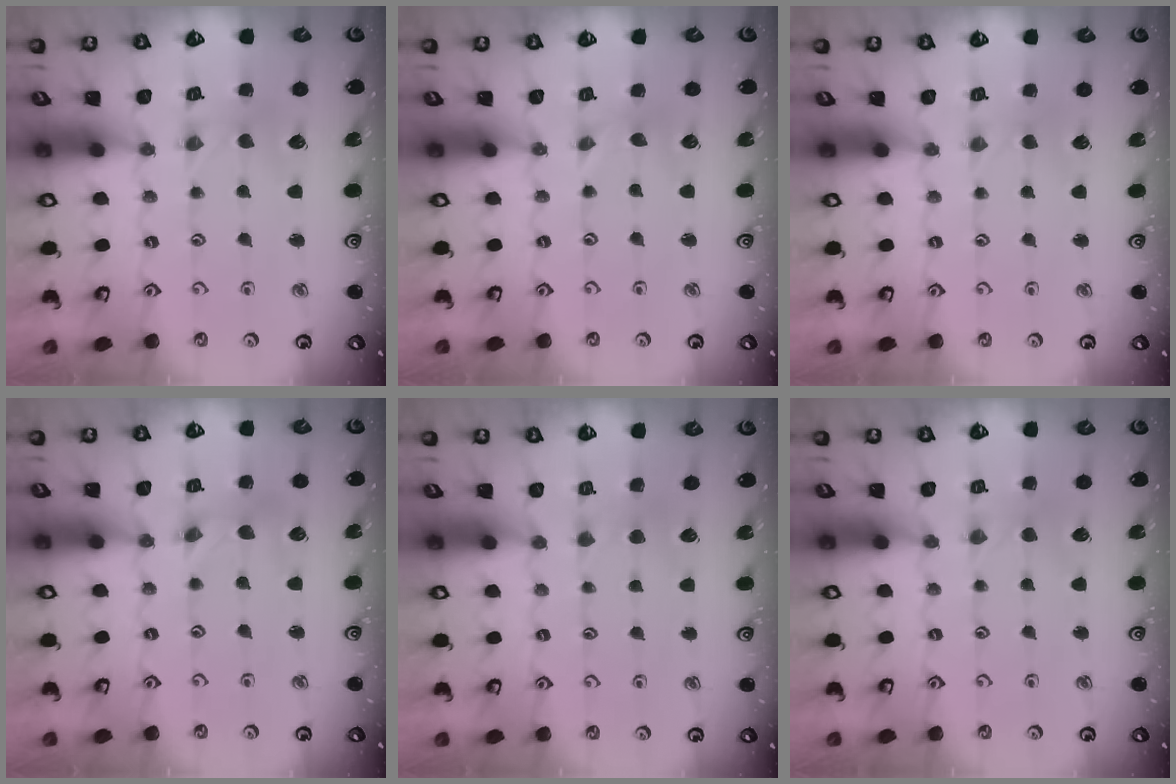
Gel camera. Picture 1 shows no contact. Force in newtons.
{"total": 0.0}
{"total": 0.0}
{"total": 2.1, "press": 2.1, "slide": 0.3}
{"total": 3.0, "press": 2.9, "slide": 0.5}
{"total": 1.8, "press": 1.8, "slide": 0.4}